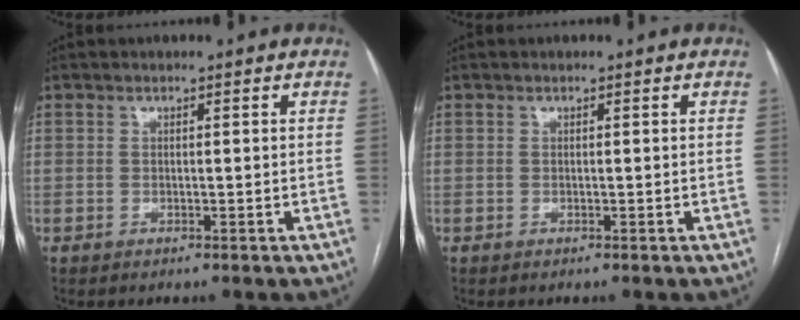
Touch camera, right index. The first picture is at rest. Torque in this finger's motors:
{"motor_torque": [0.00, 0.00, 0.00, 0.00]}